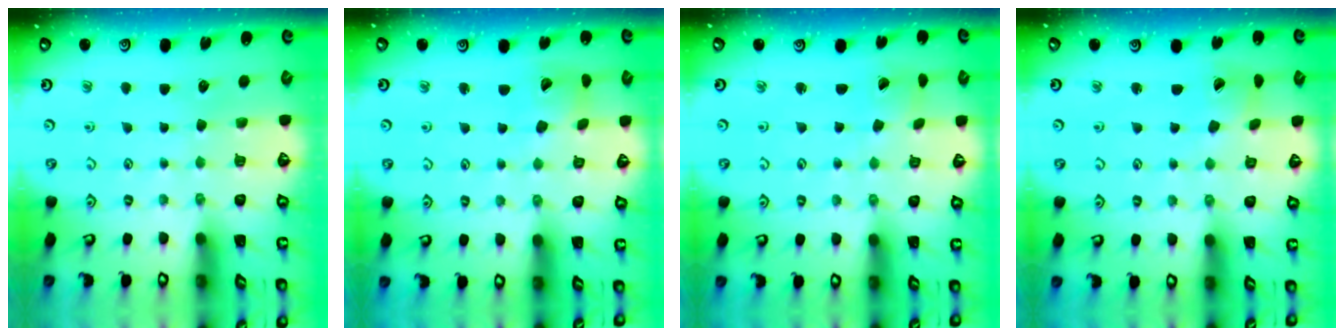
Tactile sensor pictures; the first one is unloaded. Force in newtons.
{"total": 7.0, "press": 7.0, "slide": 1.0}
{"total": 1.2, "press": 1.2, "slide": 0.1}
{"total": 4.5, "press": 4.4, "slide": 0.5}